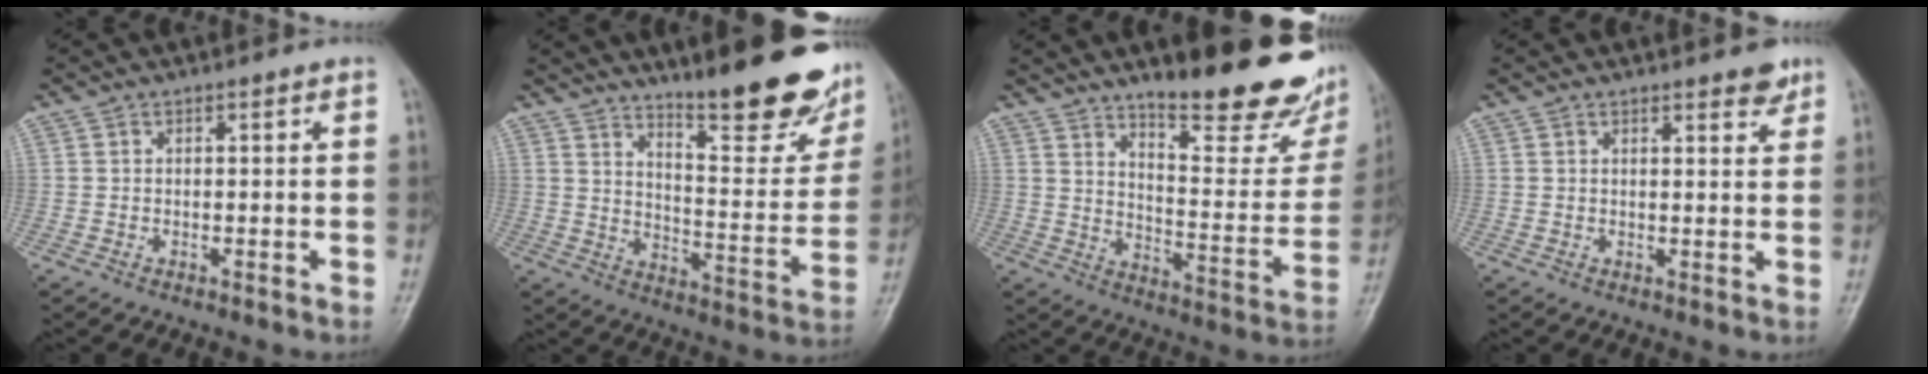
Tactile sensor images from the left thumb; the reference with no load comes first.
{"total": 20.3, "force": [15.0, 5.0, 12.7], "torque": [-0.138, -0.109, 0.214]}
{"total": 23.2, "force": [16.7, 6.4, 14.8], "torque": [-0.164, -0.106, 0.234]}
{"total": 3.0, "force": [2.4, 0.9, 1.5], "torque": [-0.006, -0.015, 0.029]}